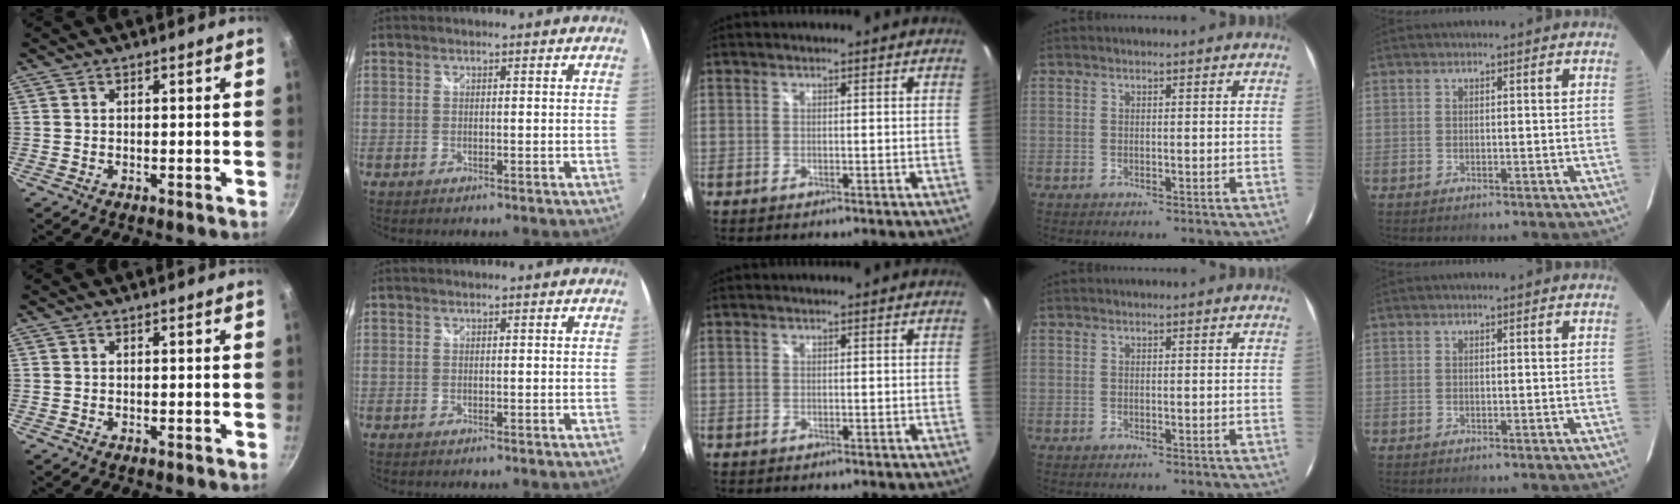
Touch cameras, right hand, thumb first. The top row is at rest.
{}